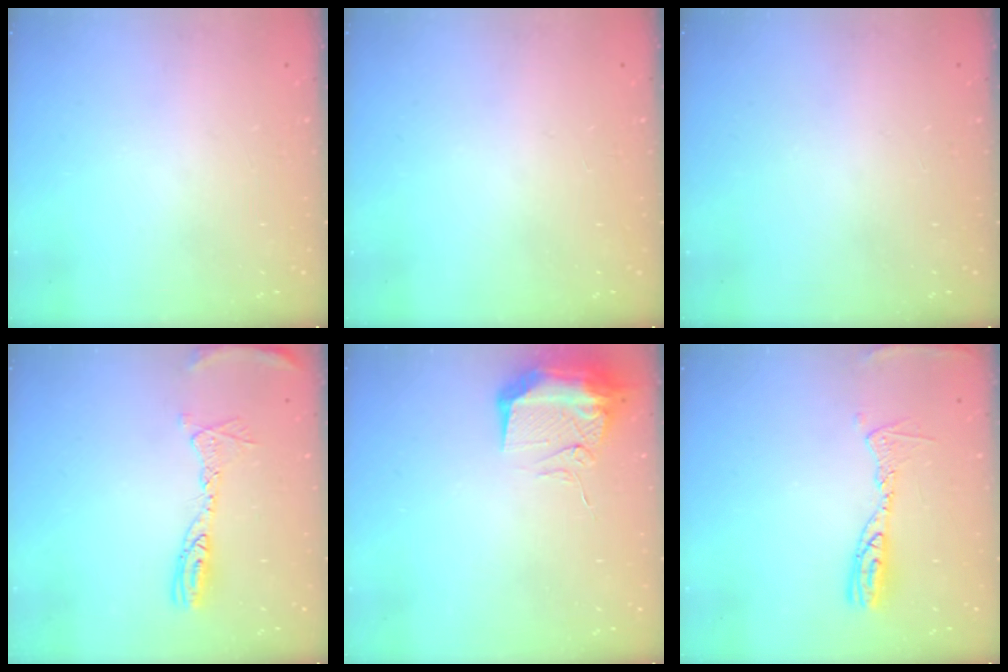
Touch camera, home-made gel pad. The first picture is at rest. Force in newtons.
{"total": 0.0}
{"total": 0.0}
{"total": 10.6, "press": 10.6, "slide": 1.0}
{"total": 13.6, "press": 12.0, "slide": 6.4}
{"total": 9.9, "press": 9.9, "slide": 0.8}